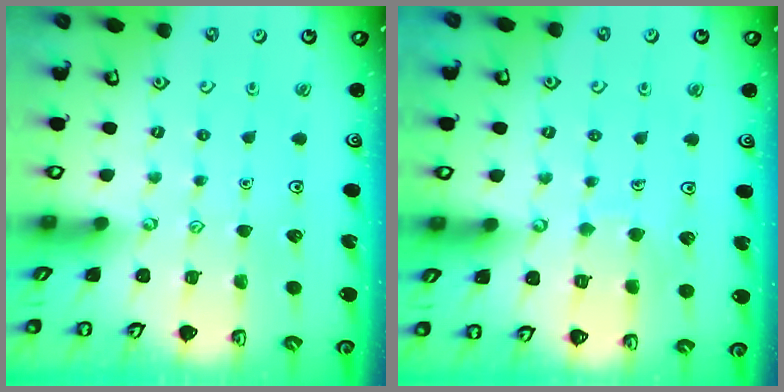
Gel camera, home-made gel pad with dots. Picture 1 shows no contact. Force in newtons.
{"total": 5.2, "press": 5.2, "slide": 0.4}